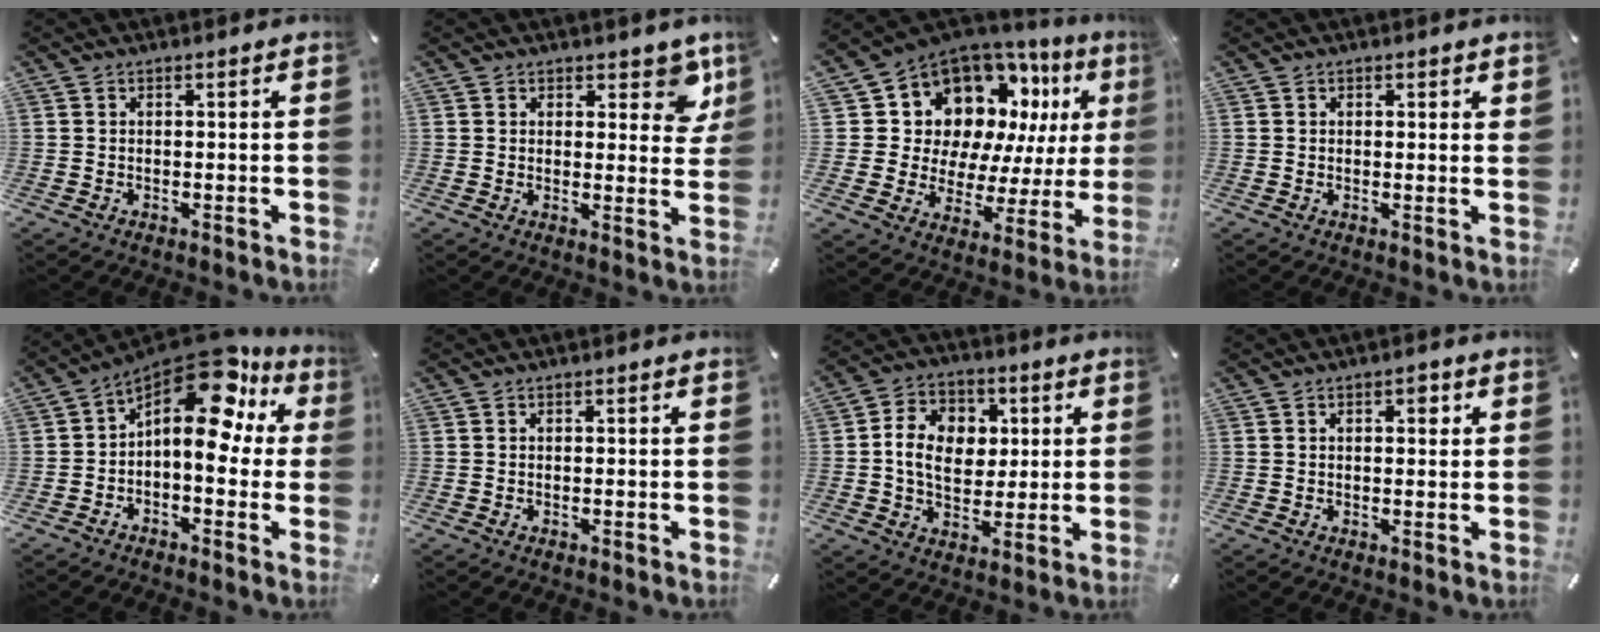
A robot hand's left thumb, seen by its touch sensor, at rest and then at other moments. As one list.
[{"total": 4.5, "force": [2.5, 2.8, 2.5], "torque": [-0.007, -0.011, 0.036]}, {"total": 13.6, "force": [8.2, 9.6, 4.9], "torque": [-0.089, -0.085, 0.151]}, {"total": 0.9, "force": [0.5, 0.5, 0.4], "torque": [0.000, -0.002, 0.008]}, {"total": 15.0, "force": [7.8, 6.4, 11.1], "torque": [-0.179, -0.068, 0.128]}, {"total": 0.0}, {"total": 10.8, "force": [0.8, 8.8, 6.2], "torque": [-0.106, 0.015, 0.016]}, {"total": 2.6, "force": [0.8, 1.5, 2.0], "torque": [-0.019, -0.002, 0.007]}]